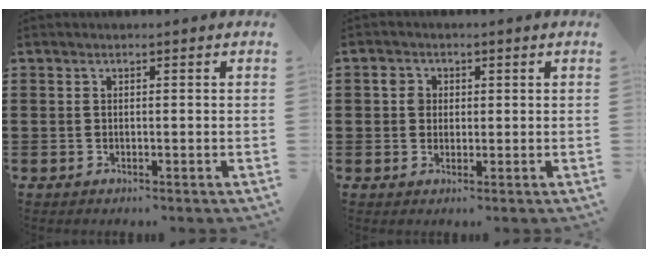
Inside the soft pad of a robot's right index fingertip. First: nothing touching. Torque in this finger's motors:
{"motor_torque": [0.01, -0.01, 0.00, 0.01]}